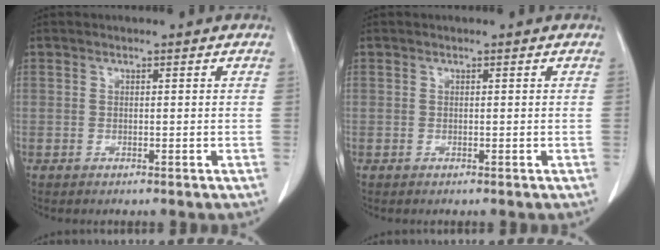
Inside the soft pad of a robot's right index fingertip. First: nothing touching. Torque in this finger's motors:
{"motor_torque": [0.05, -0.01, -0.02, 0.01]}